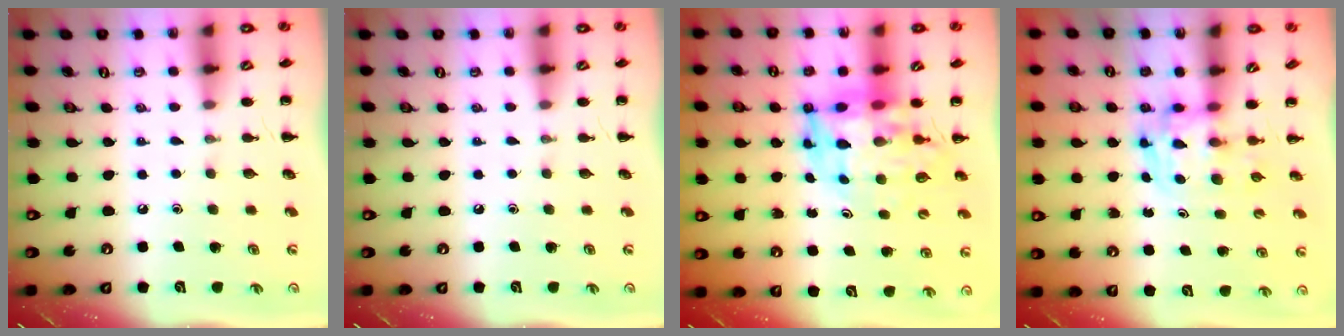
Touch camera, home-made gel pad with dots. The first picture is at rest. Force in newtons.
{"total": 0.0}
{"total": 8.5, "press": 8.1, "slide": 2.7}
{"total": 3.6, "press": 3.5, "slide": 0.6}